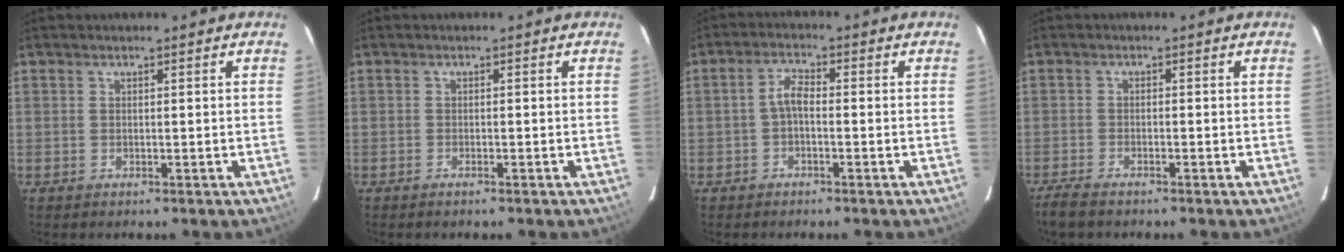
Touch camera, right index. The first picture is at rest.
{"total": 0.9, "force": [-0.7, 0.2, 0.4], "torque": [-0.010, 0.001, -0.016]}
{"total": 2.6, "force": [-0.9, 1.0, 2.2], "torque": [-0.048, 0.011, -0.020]}
{"total": 4.3, "force": [-3.6, 0.9, 2.1], "torque": [-0.061, -0.013, -0.073]}